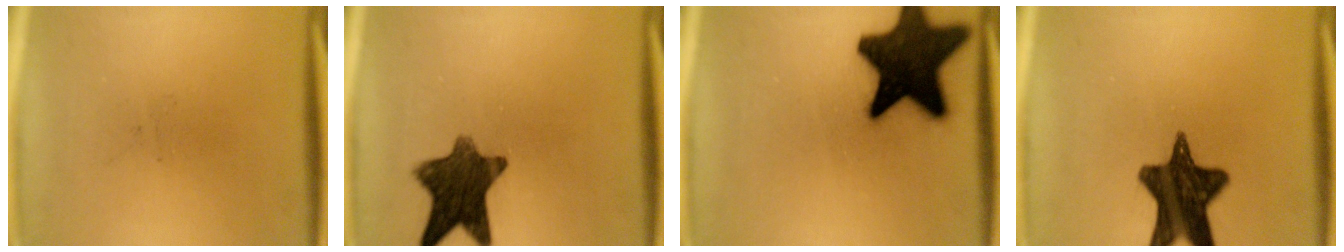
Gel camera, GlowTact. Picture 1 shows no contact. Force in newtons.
{"total": 10.7}
{"total": 20.0}
{"total": 14.3}